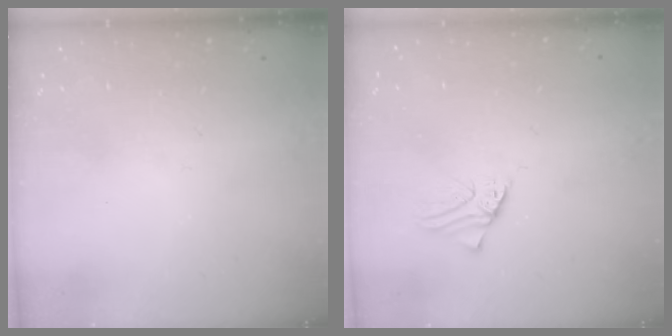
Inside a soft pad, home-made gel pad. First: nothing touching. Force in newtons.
{"total": 1.1, "press": 1.1, "slide": 0.1}